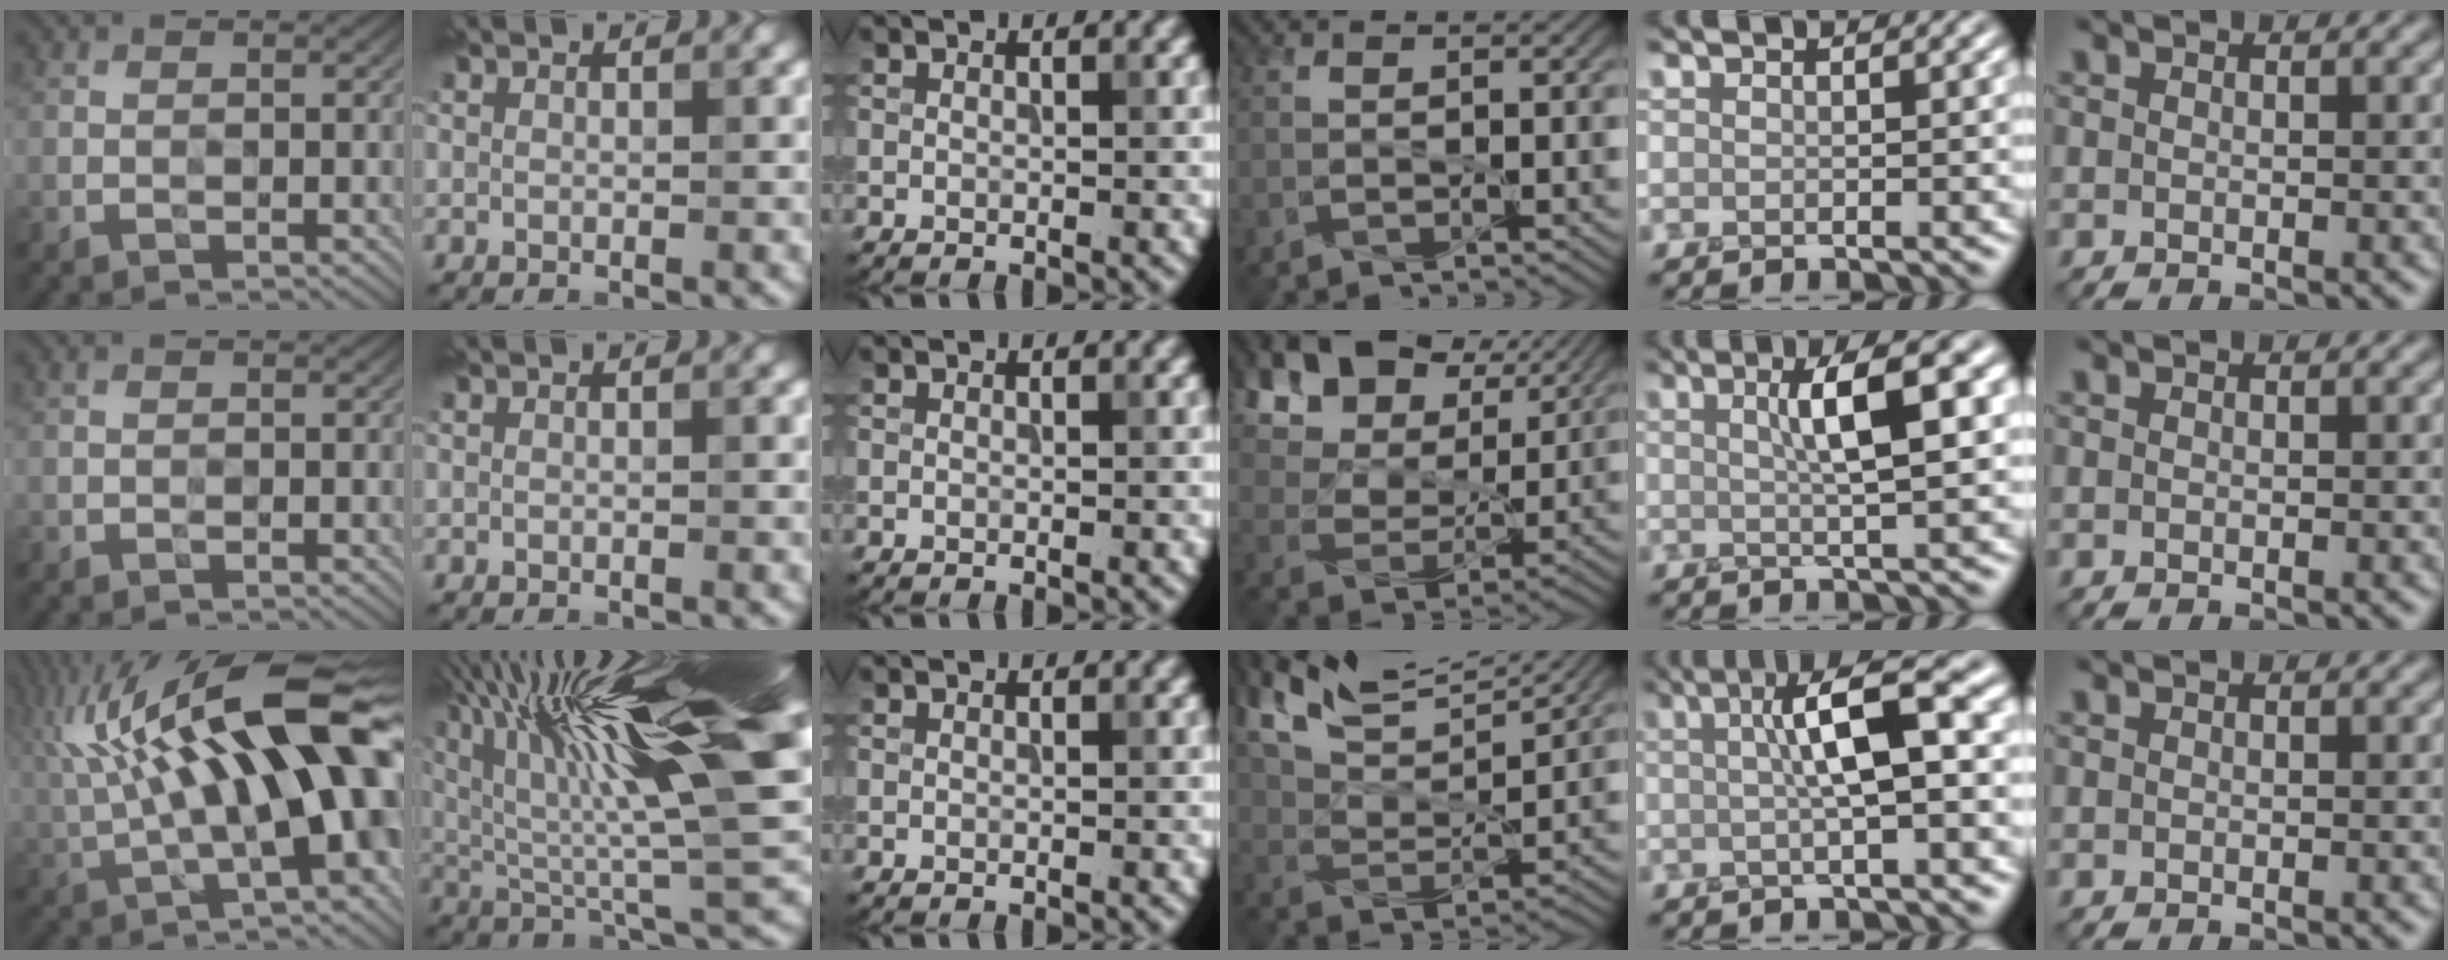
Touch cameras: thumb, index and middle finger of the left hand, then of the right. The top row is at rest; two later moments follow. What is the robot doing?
{"motion": "peel", "object": "velcro strap"}